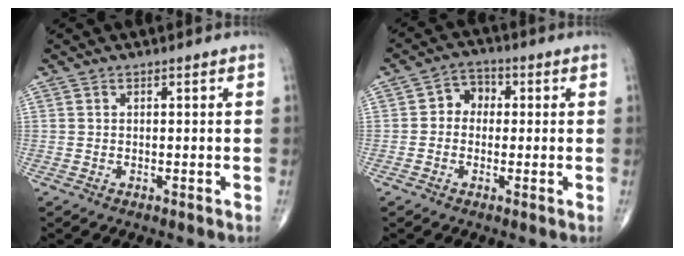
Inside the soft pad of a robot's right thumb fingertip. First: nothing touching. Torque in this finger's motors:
{"motor_torque": [-0.63, 0.19, 0.35, 0.15, 0.07]}